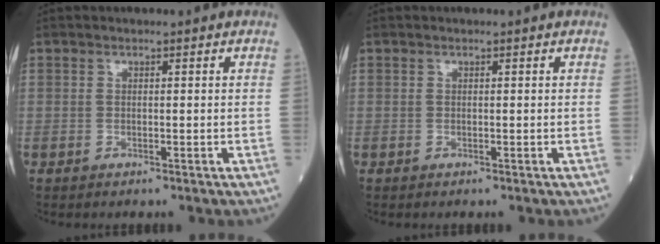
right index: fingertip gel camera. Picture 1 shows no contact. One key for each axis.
{"total": 0.0}